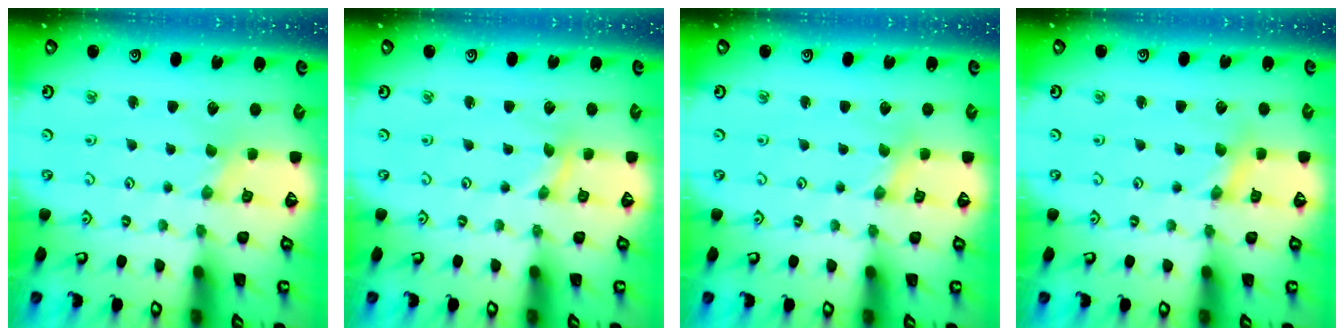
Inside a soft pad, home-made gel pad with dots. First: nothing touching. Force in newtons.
{"total": 0.0}
{"total": 0.0}
{"total": 1.4, "press": 1.4, "slide": 0.2}